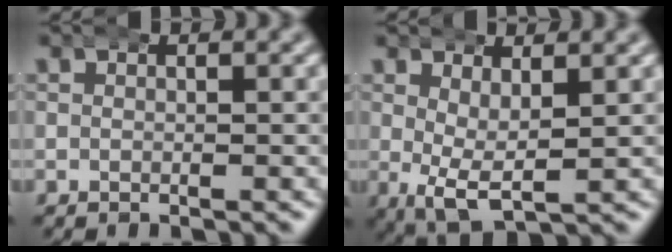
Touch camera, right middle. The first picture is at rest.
{"total": 4.5, "force": [-0.8, 2.2, 3.8], "torque": [-0.079, -0.032, 0.007]}